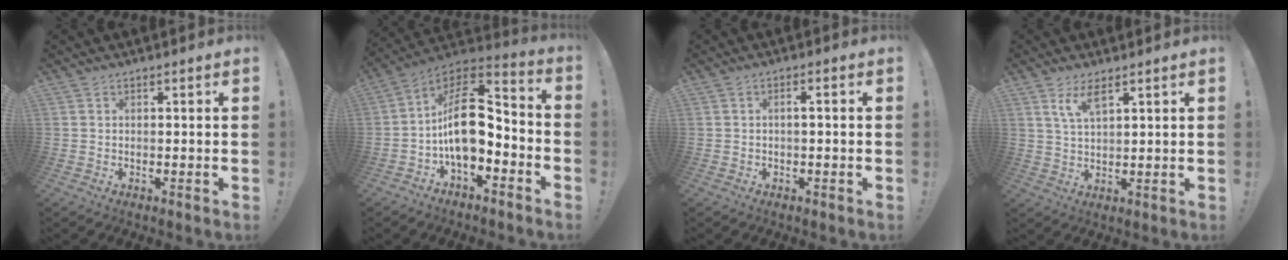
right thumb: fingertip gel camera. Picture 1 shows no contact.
{"total": 15.1, "force": [-1.4, 8.9, 12.1], "torque": [-0.220, 0.014, -0.019]}
{"total": 1.8, "force": [-0.5, 0.0, 1.7], "torque": [-0.037, 0.006, -0.011]}
{"total": 6.1, "force": [3.9, 1.9, 4.3], "torque": [-0.077, -0.016, 0.067]}